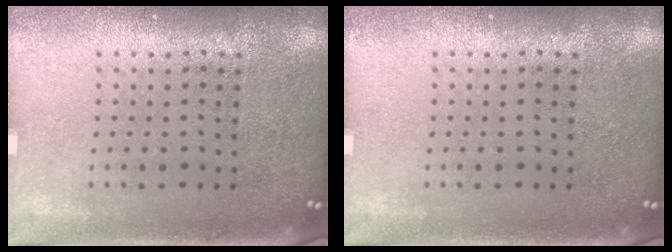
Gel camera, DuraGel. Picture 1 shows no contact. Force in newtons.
{"total": 0.0}